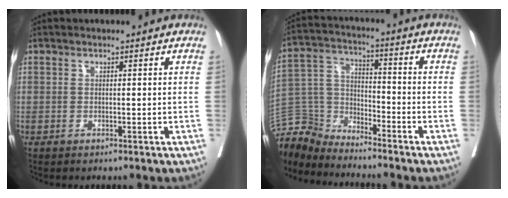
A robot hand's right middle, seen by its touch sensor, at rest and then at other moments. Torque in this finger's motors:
{"motor_torque": [1.00, -1.13, 0.86, 0.10]}